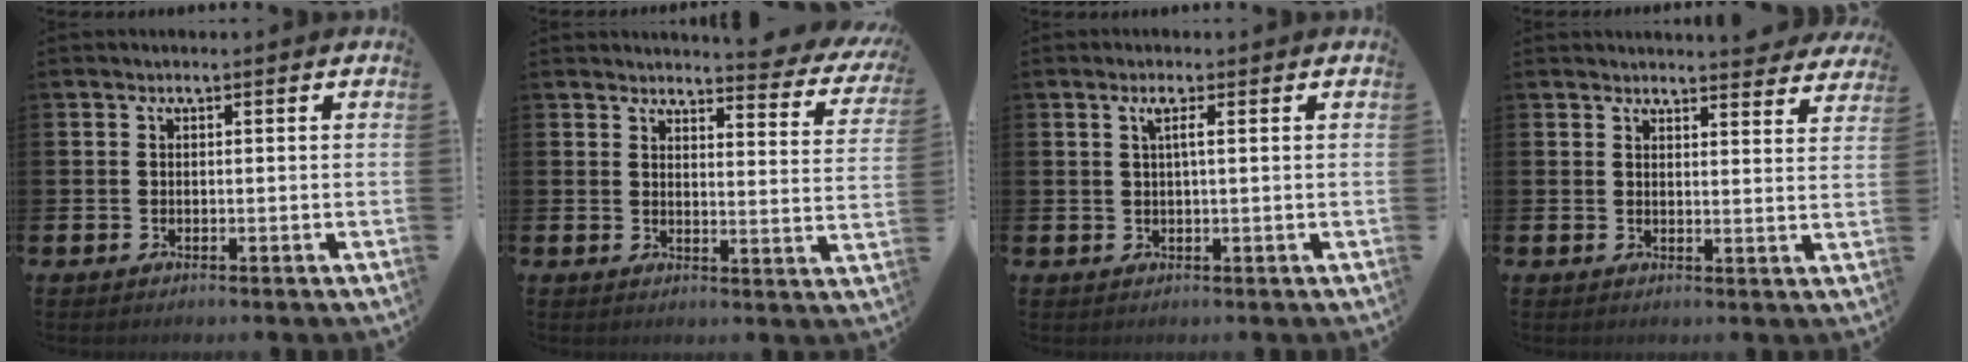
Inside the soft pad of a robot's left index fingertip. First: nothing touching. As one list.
[{"total": 3.6, "force": [3.6, 0.4, 0.6], "torque": [-0.004, -0.033, 0.056]}, {"total": 1.6, "force": [0.7, 0.3, 1.4], "torque": [-0.025, 0.001, 0.010]}, {"total": 3.5, "force": [3.5, 0.1, -0.1], "torque": [0.014, -0.028, 0.061]}]